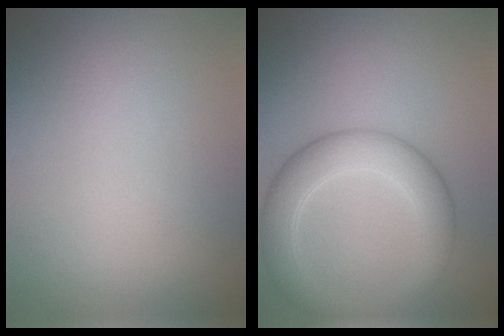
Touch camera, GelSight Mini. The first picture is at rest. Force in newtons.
{"total": 5.6, "press": 5.6, "slide": 0.1}